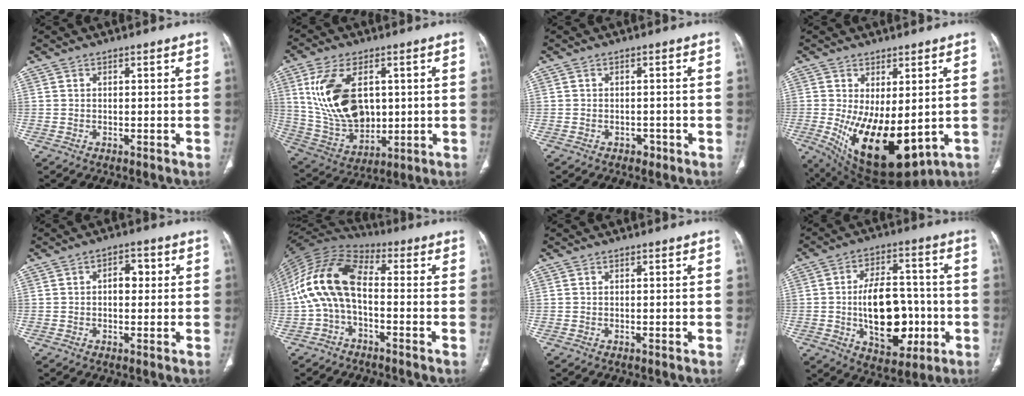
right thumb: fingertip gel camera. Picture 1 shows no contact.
{"total": 17.3, "force": [3.7, 10.7, 13.0], "torque": [-0.230, -0.013, 0.087]}
{"total": 1.6, "force": [-0.9, 1.2, 0.5], "torque": [-0.001, 0.005, -0.012]}
{"total": 16.9, "force": [-2.5, 8.2, 14.6], "torque": [-0.234, -0.029, -0.006]}
{"total": 3.9, "force": [0.4, 2.5, 3.0], "torque": [-0.030, 0.010, 0.001]}
{"total": 13.6, "force": [-1.4, 7.5, 11.3], "torque": [-0.220, 0.044, -0.041]}
{"total": 0.0}
{"total": 16.9, "force": [-2.8, 10.0, 13.3], "torque": [-0.175, 0.024, -0.030]}